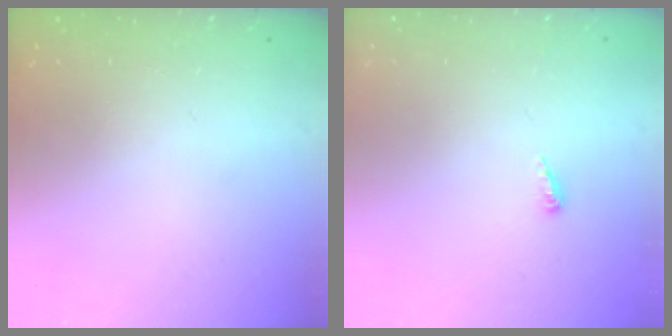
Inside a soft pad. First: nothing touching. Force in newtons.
{"total": 2.8, "press": 2.8, "slide": 0.2}